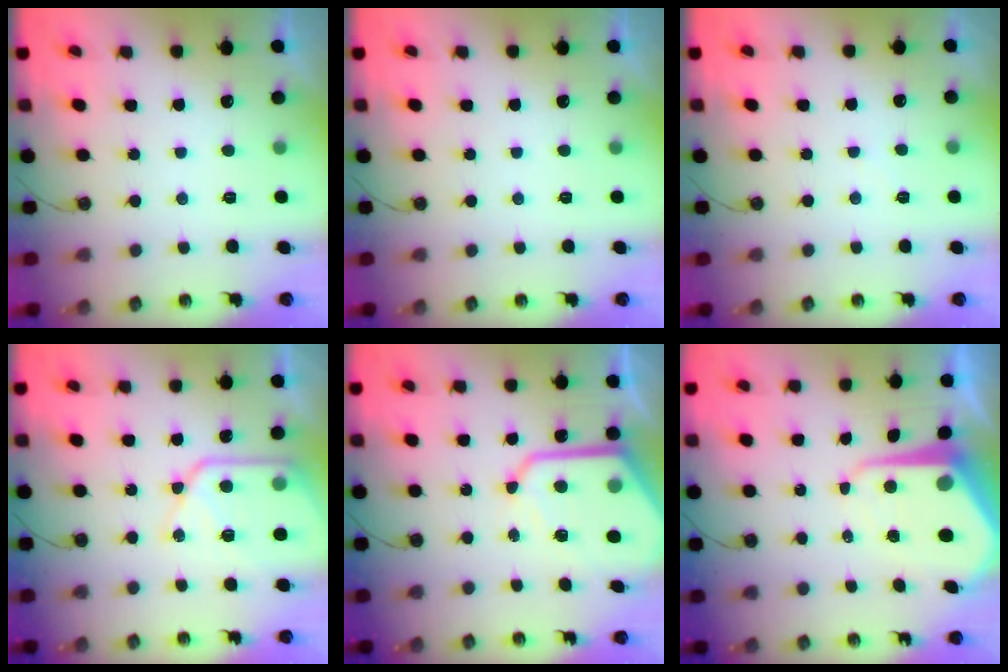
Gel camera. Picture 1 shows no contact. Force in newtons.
{"total": 0.0}
{"total": 3.5, "press": 3.5, "slide": 0.6}
{"total": 13.9, "press": 13.8, "slide": 1.4}
{"total": 12.8, "press": 12.8, "slide": 0.4}
{"total": 10.8, "press": 10.7, "slide": 1.0}